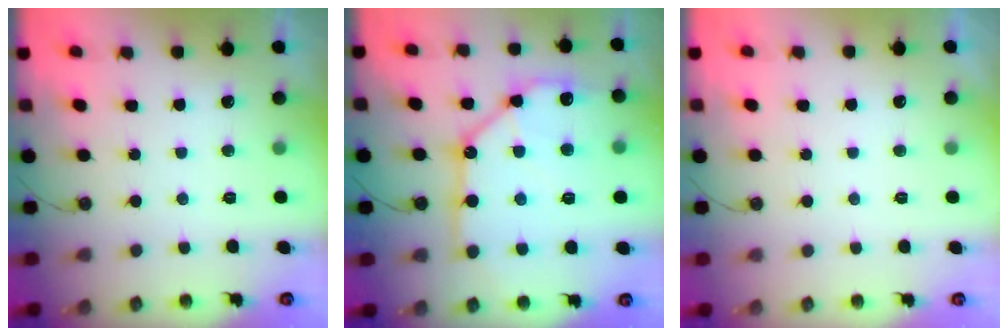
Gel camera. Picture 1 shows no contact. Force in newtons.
{"total": 16.8, "press": 16.6, "slide": 2.1}
{"total": 0.0}